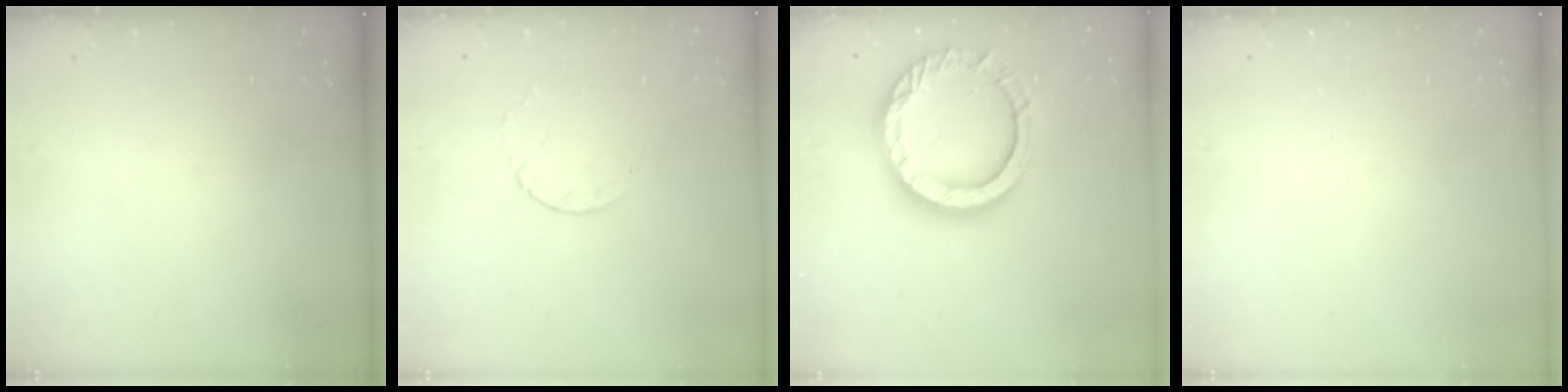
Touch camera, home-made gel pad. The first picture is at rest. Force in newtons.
{"total": 2.4, "press": 2.4, "slide": 0.3}
{"total": 17.4, "press": 17.3, "slide": 1.8}
{"total": 0.0}